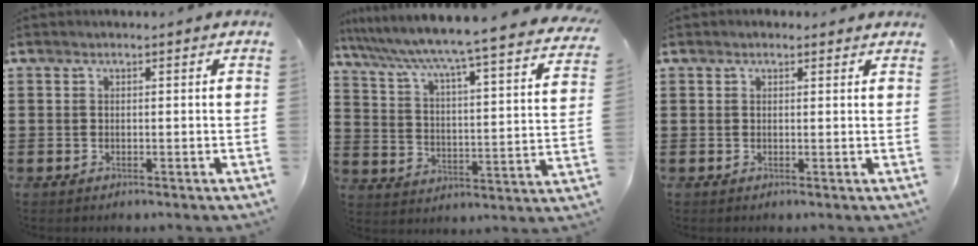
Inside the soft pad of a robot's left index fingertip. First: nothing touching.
{"total": 4.6, "force": [3.8, -1.0, 2.4], "torque": [-0.067, -0.052, 0.048]}
{"total": 1.0, "force": [0.8, 0.4, 0.2], "torque": [-0.006, 0.004, 0.016]}